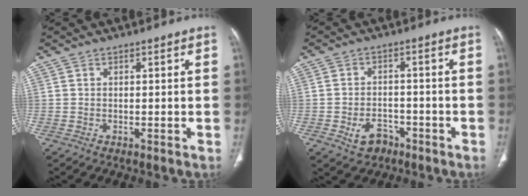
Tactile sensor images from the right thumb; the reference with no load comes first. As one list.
[{"total": 5.3, "force": [-2.8, 3.8, 2.5], "torque": [-0.033, 0.025, -0.038]}]